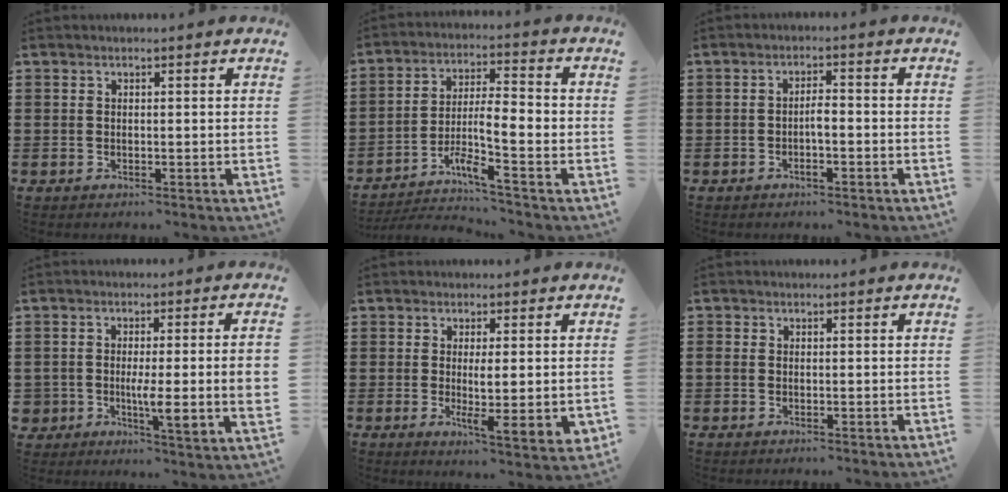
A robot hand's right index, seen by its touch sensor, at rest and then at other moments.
{"total": 6.3, "force": [-3.2, 1.1, 5.4], "torque": [-0.103, -0.010, -0.065]}
{"total": 2.3, "force": [-0.9, 0.5, 2.1], "torque": [-0.039, 0.002, -0.017]}
{"total": 6.6, "force": [-1.1, 2.0, 6.2], "torque": [-0.110, -0.004, -0.024]}
{"total": 4.4, "force": [0.3, 0.6, 4.3], "torque": [-0.073, -0.008, 0.003]}
{"total": 0.7, "force": [-0.3, 0.5, 0.4], "torque": [-0.008, 0.001, -0.006]}